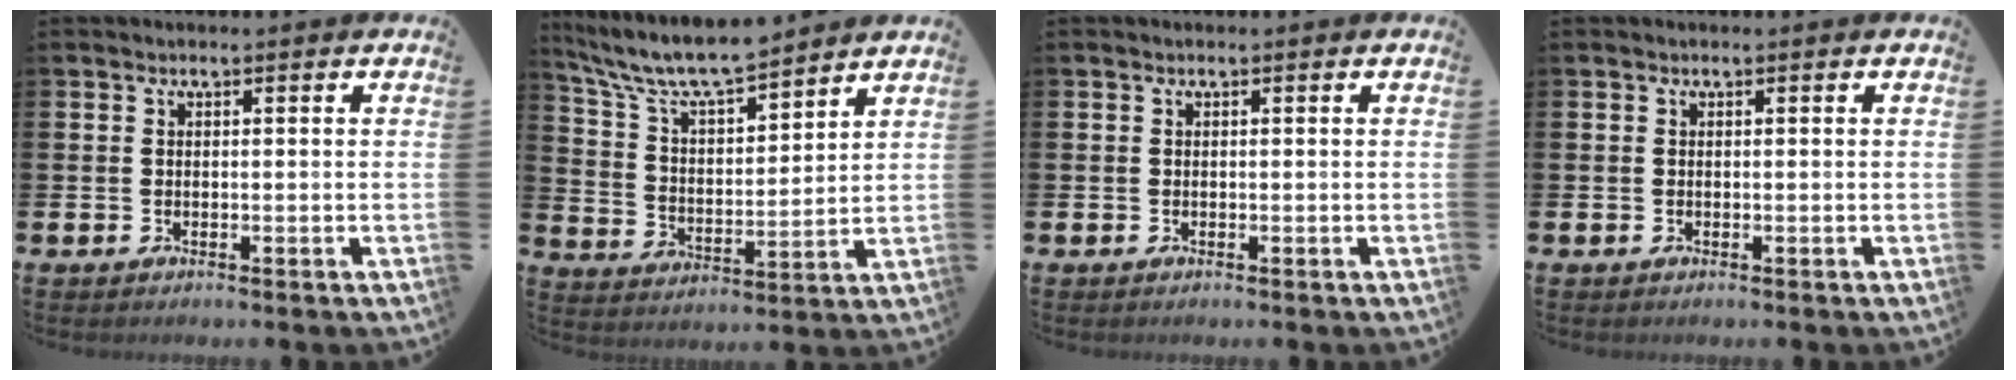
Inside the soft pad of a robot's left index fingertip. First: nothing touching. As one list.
[{"total": 8.9, "force": [8.3, 1.3, 2.9], "torque": [-0.095, -0.048, 0.150]}, {"total": 0.0}, {"total": 0.0}]